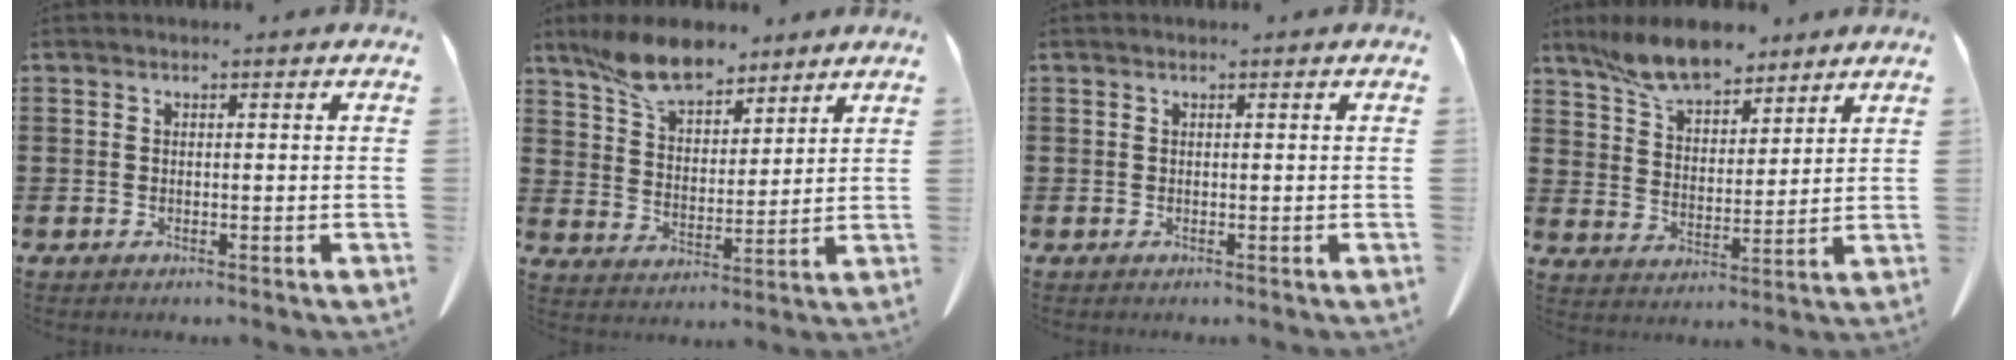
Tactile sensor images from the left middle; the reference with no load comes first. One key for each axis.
{"total": 9.5, "fx": 7.8, "fy": 3.3, "fz": 4.2, "tx": -0.101, "ty": -0.020, "tz": 0.148}
{"total": 0.0}
{"total": 8.8, "fx": 7.5, "fy": 2.8, "fz": 3.7, "tx": -0.091, "ty": -0.019, "tz": 0.142}